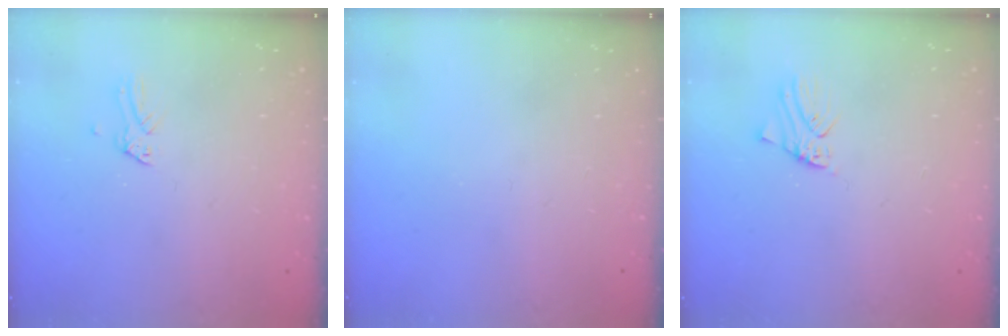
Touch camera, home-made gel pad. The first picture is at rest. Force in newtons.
{"total": 0.0}
{"total": 0.7, "press": 0.7, "slide": 0.0}